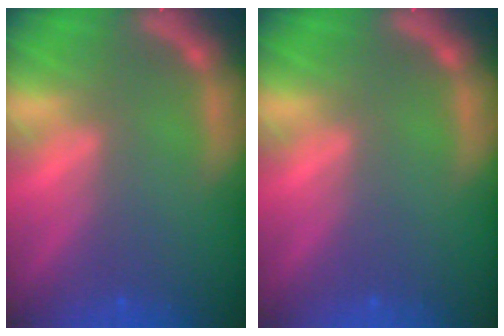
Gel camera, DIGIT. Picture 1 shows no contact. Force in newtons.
{"total": 0.0}